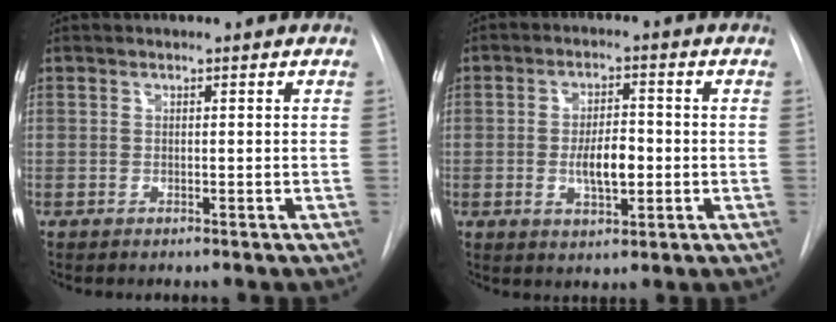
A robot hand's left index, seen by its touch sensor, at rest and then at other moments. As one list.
[{"total": 5.9, "force": [-0.9, 2.3, 5.4], "torque": [-0.095, 0.001, -0.011]}]